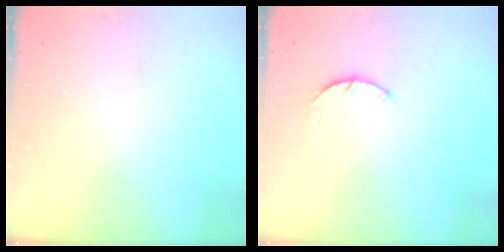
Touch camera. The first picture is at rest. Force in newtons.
{"total": 2.9, "press": 2.8, "slide": 0.5}